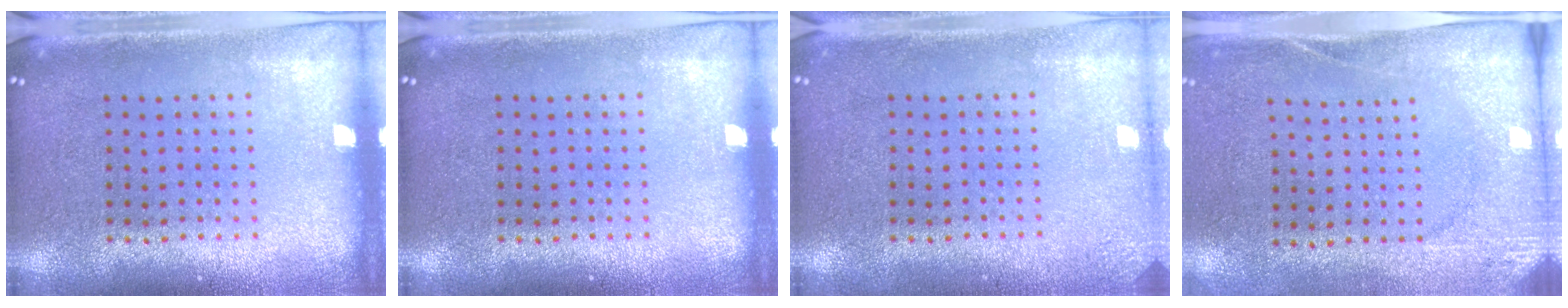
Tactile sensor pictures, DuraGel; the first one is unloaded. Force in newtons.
{"total": 0.0}
{"total": 1.6, "press": 1.6, "slide": 0.2}
{"total": 2.7, "press": 2.1, "slide": 1.6}